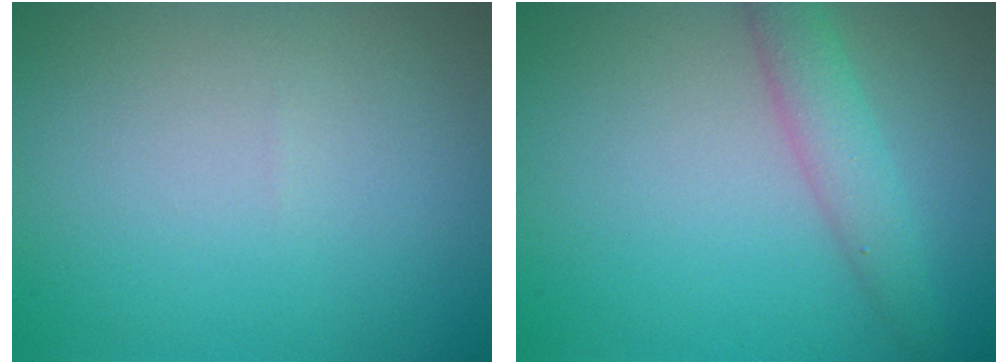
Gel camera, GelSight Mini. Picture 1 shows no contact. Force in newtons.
{"total": 2.7, "press": 2.7, "slide": 0.2}